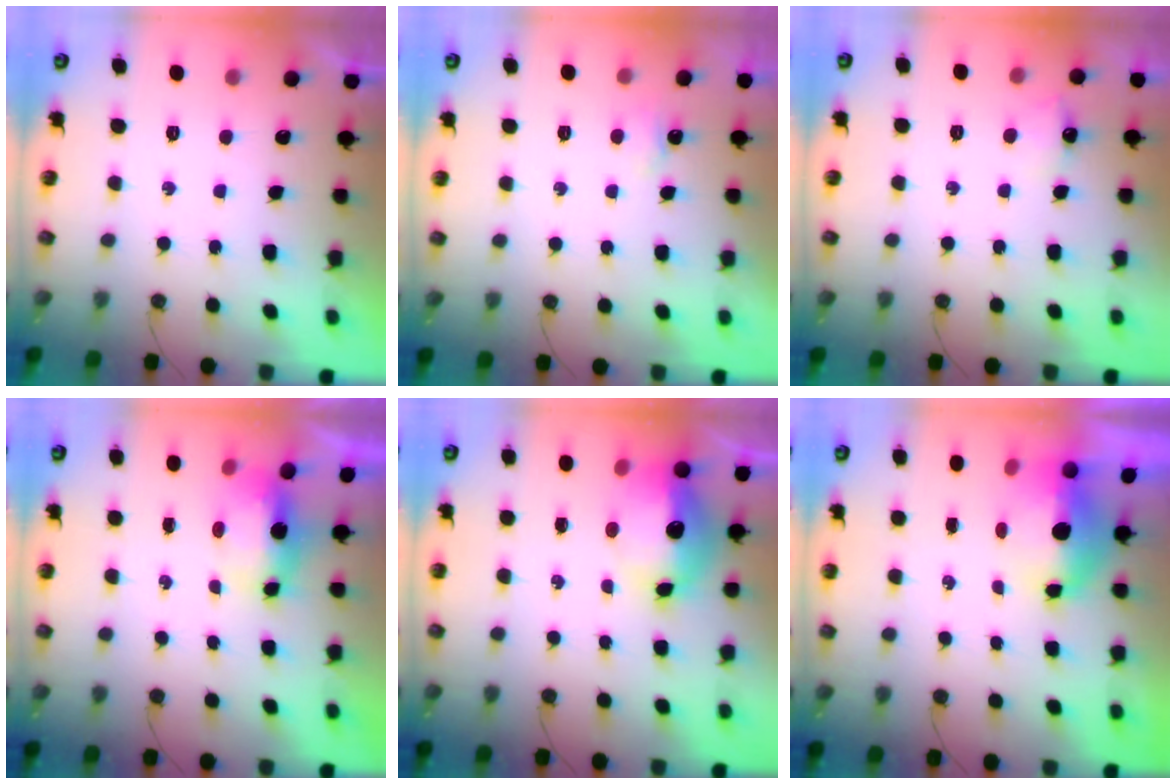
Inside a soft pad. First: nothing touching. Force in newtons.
{"total": 2.7, "press": 2.6, "slide": 0.5}
{"total": 6.0, "press": 5.8, "slide": 1.5}
{"total": 6.7, "press": 6.4, "slide": 2.2}
{"total": 13.4, "press": 13.3, "slide": 1.4}
{"total": 6.6, "press": 6.5, "slide": 1.1}